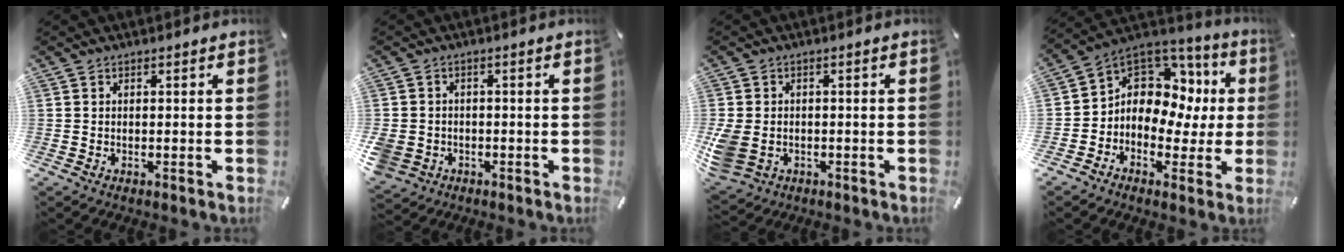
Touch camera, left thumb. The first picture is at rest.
{"total": 4.7, "force": [-1.6, 4.1, 1.7], "torque": [-0.047, 0.003, -0.030]}
{"total": 6.6, "force": [-1.4, 5.1, 4.0], "torque": [-0.104, 0.000, -0.026]}
{"total": 9.6, "force": [2.0, 8.2, 4.5], "torque": [-0.082, -0.027, 0.040]}